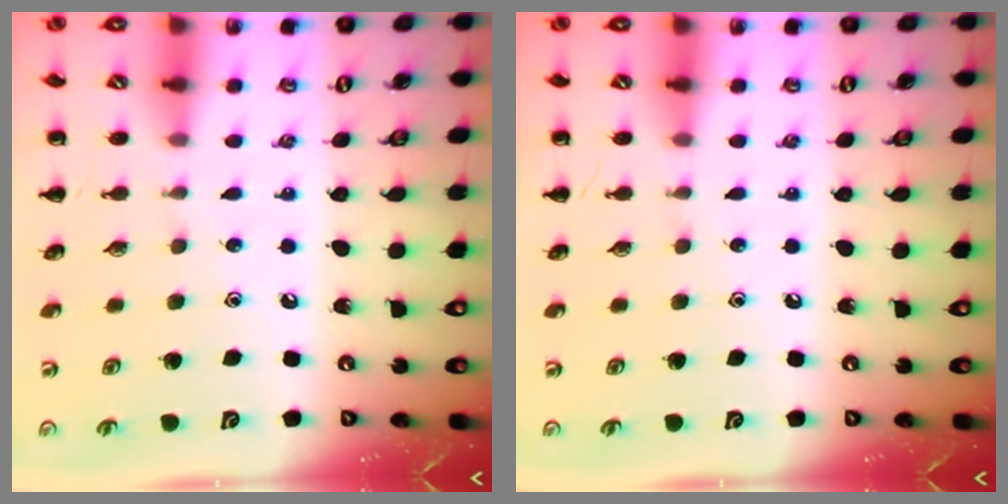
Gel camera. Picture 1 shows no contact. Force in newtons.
{"total": 0.0}